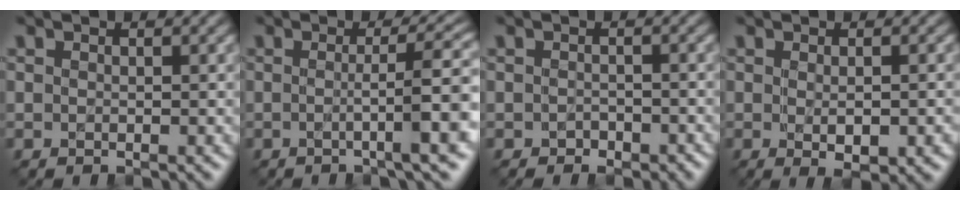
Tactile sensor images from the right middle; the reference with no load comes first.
{"total": 5.0, "force": [-0.7, 0.5, 4.9], "torque": [-0.070, 0.007, -0.022]}
{"total": 1.1, "force": [-0.8, 0.6, 0.3], "torque": [-0.004, 0.001, -0.015]}
{"total": 3.8, "force": [-1.2, 1.2, 3.4], "torque": [-0.053, -0.011, -0.011]}